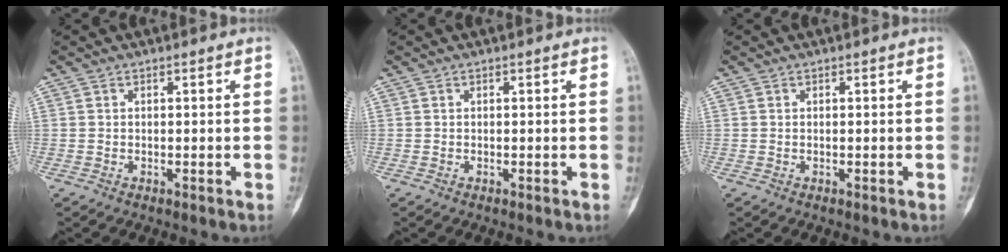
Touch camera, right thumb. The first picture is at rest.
{"total": 0.0}
{"total": 0.0}